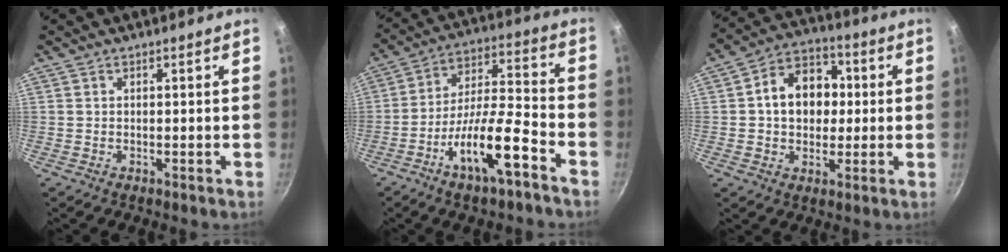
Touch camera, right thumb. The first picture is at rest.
{"total": 14.5, "force": [-7.7, 3.9, 11.7], "torque": [-0.196, 0.052, -0.137]}
{"total": 12.7, "force": [1.1, 9.8, 8.1], "torque": [-0.088, 0.021, 0.005]}